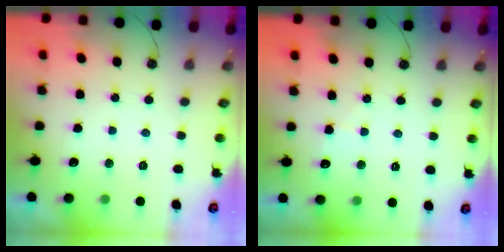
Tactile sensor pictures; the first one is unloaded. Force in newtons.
{"total": 5.0, "press": 4.9, "slide": 0.6}